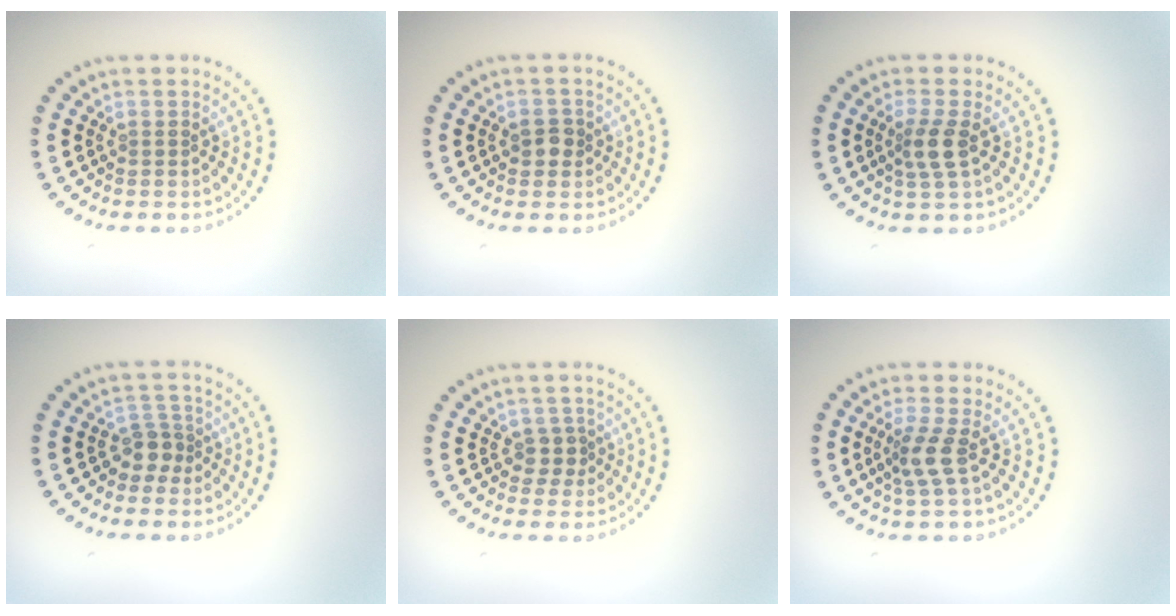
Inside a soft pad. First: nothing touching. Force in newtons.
{"total": 1.7, "press": 1.6, "slide": 0.4}
{"total": 2.4, "press": 1.9, "slide": 1.4}
{"total": 2.0, "press": 1.7, "slide": 1.1}
{"total": 1.7, "press": 1.4, "slide": 1.0}
{"total": 2.5, "press": 1.9, "slide": 1.6}